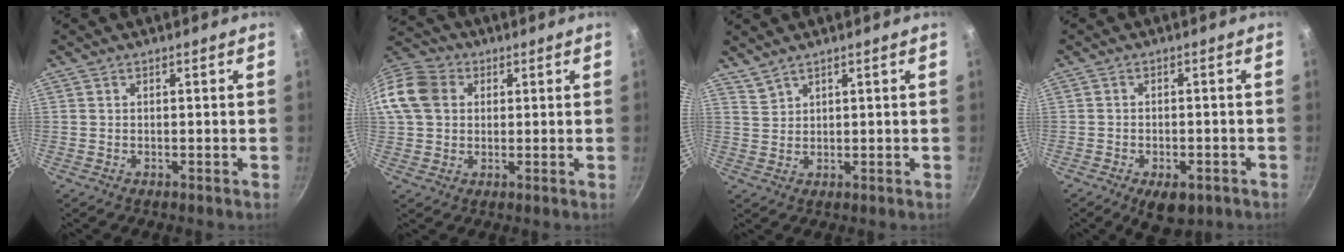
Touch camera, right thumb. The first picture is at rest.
{"total": 14.2, "force": [2.7, 11.8, 7.5], "torque": [-0.152, 0.028, 0.035]}
{"total": 2.3, "force": [2.2, 0.5, 0.5], "torque": [-0.005, -0.004, 0.051]}
{"total": 6.3, "force": [-3.2, 3.3, 4.3], "torque": [-0.052, 0.014, -0.038]}